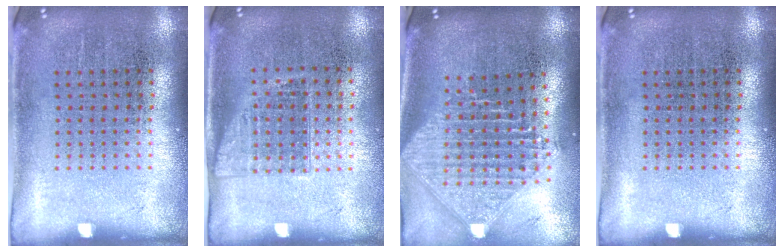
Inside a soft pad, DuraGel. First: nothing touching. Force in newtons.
{"total": 1.1, "press": 0.9, "slide": 0.6}
{"total": 2.4, "press": 1.9, "slide": 1.5}
{"total": 0.0}